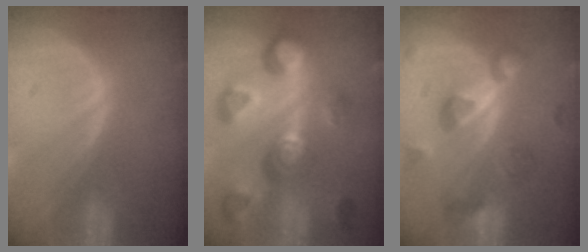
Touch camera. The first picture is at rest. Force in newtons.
{"total": 11.1, "press": 10.1, "slide": 4.7}
{"total": 8.3, "press": 8.1, "slide": 1.7}